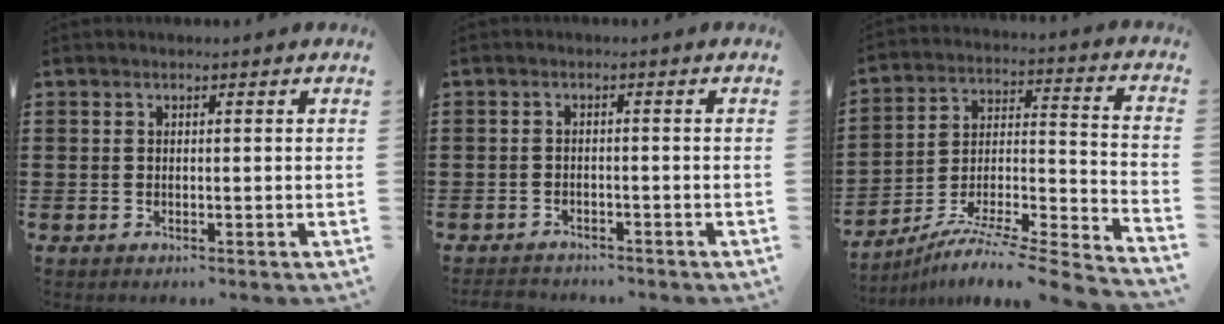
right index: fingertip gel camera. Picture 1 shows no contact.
{"total": 1.8, "force": [-1.7, 0.3, 0.0], "torque": [-0.007, 0.002, -0.038]}
{"total": 6.9, "force": [-5.8, 0.1, 3.7], "torque": [-0.060, -0.008, -0.120]}